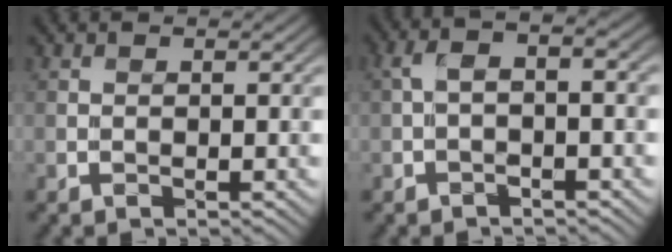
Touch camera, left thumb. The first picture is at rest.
{"total": 3.0, "force": [-0.6, 1.0, 2.8], "torque": [-0.060, 0.007, -0.016]}